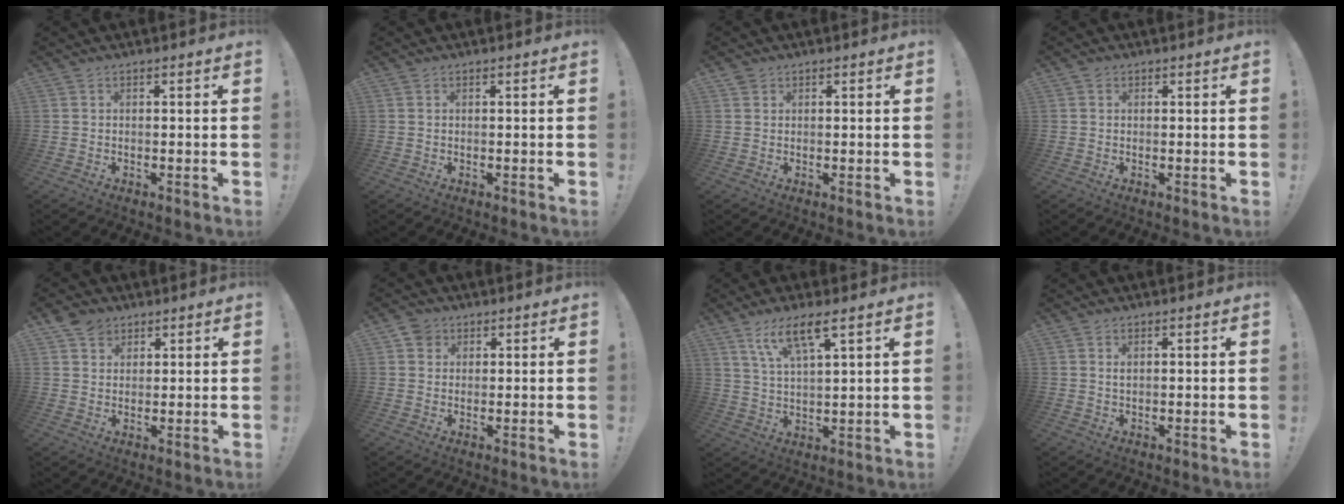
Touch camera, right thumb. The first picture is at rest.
{"total": 0.0}
{"total": 1.2, "force": [0.8, 0.9, 0.2], "torque": [-0.002, -0.001, 0.015]}
{"total": 0.9, "force": [0.5, 0.7, 0.1], "torque": [0.006, -0.001, 0.008]}
{"total": 5.6, "force": [3.6, 4.1, 1.3], "torque": [-0.017, -0.014, 0.067]}
{"total": 4.0, "force": [1.9, 3.4, 1.0], "torque": [-0.018, 0.000, 0.035]}
{"total": 9.4, "force": [6.1, 2.1, 6.9], "torque": [-0.134, -0.020, 0.109]}
{"total": 0.9, "force": [0.5, 0.5, 0.6], "torque": [-0.007, 0.000, 0.007]}